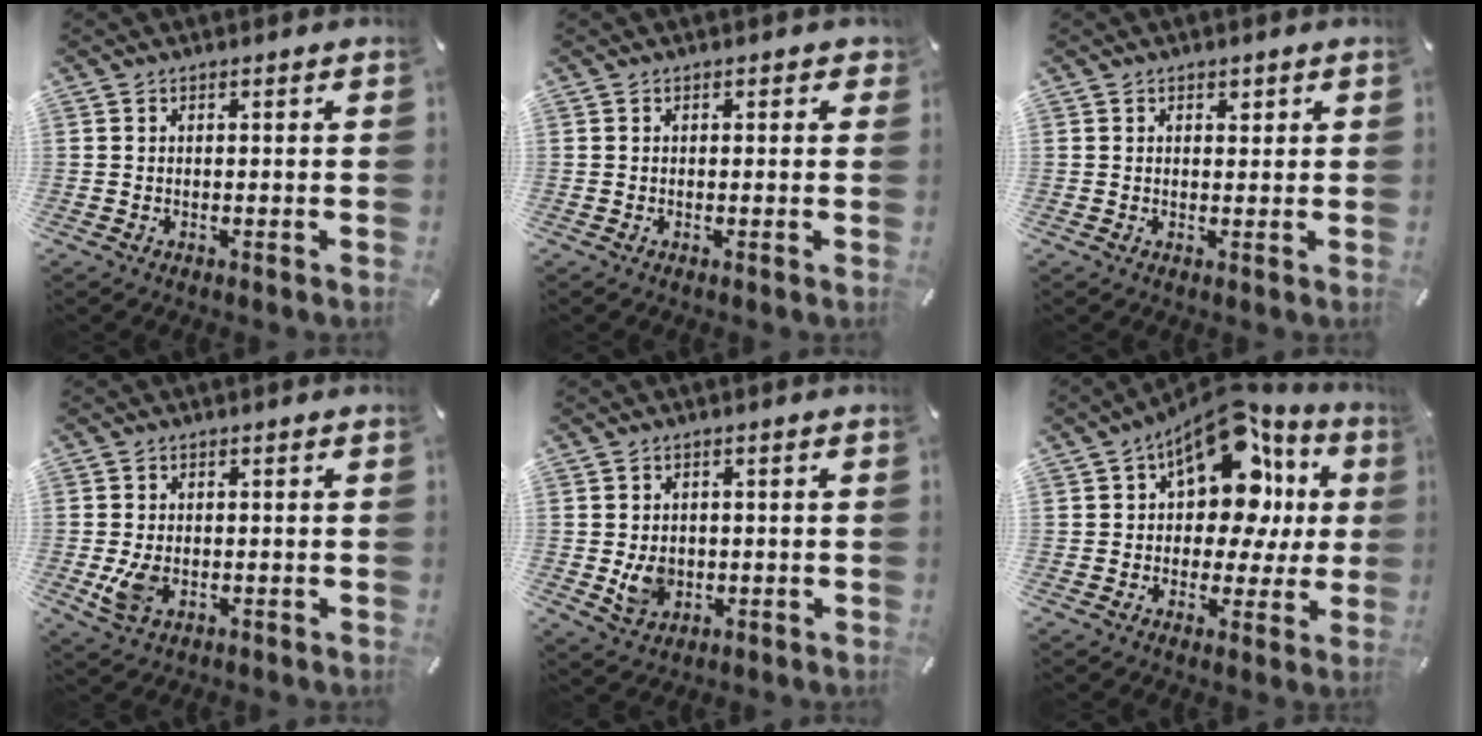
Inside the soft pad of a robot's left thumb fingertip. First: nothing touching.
{"total": 0.7, "force": [0.1, 0.6, 0.4], "torque": [-0.001, 0.001, -0.002]}
{"total": 1.3, "force": [0.6, 1.1, 0.5], "torque": [0.005, -0.003, 0.006]}
{"total": 4.8, "force": [-0.8, 3.3, 3.4], "torque": [-0.069, -0.005, -0.015]}
{"total": 5.7, "force": [-0.5, 4.8, 3.0], "torque": [-0.049, -0.007, -0.011]}
{"total": 17.5, "force": [7.8, 10.2, 11.8], "torque": [-0.170, -0.059, 0.134]}